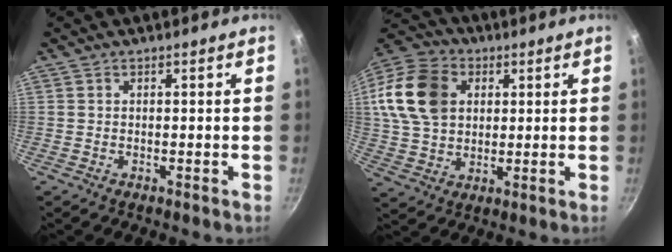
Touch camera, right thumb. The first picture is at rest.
{"total": 16.8, "force": [3.9, 12.6, 10.4], "torque": [-0.181, 0.014, 0.067]}